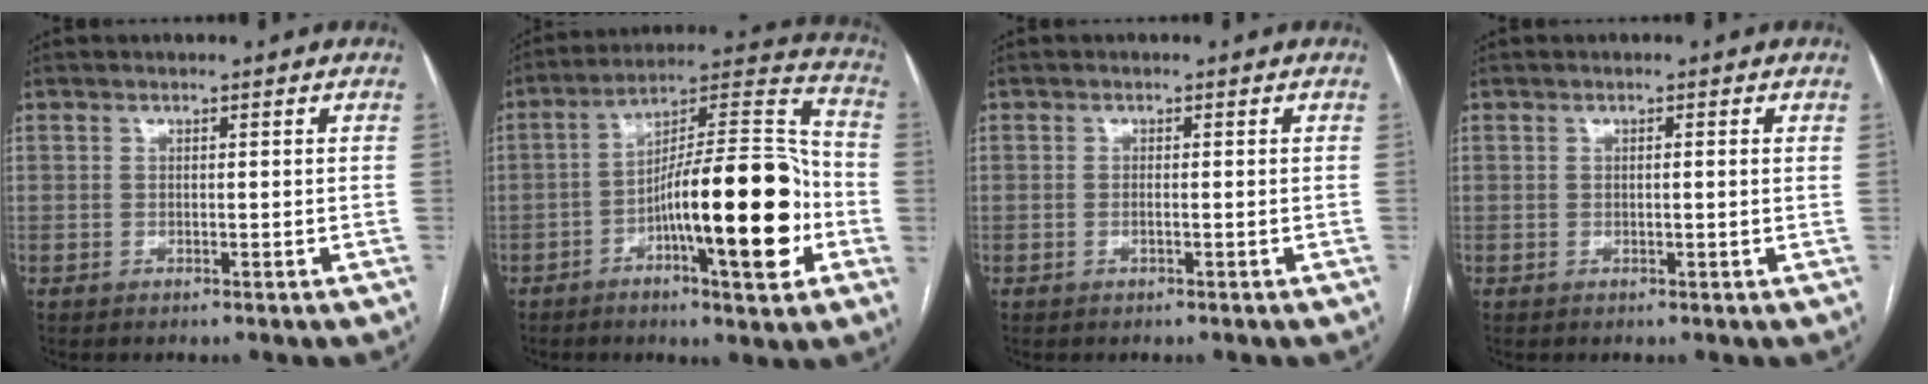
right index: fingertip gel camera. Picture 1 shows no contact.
{"total": 19.6, "force": [-4.9, 3.5, 18.6], "torque": [-0.290, 0.019, -0.074]}
{"total": 0.6, "force": [-0.2, 0.0, 0.5], "torque": [-0.013, 0.000, -0.003]}
{"total": 0.9, "force": [0.3, 0.0, 0.8], "torque": [-0.014, 0.003, 0.002]}